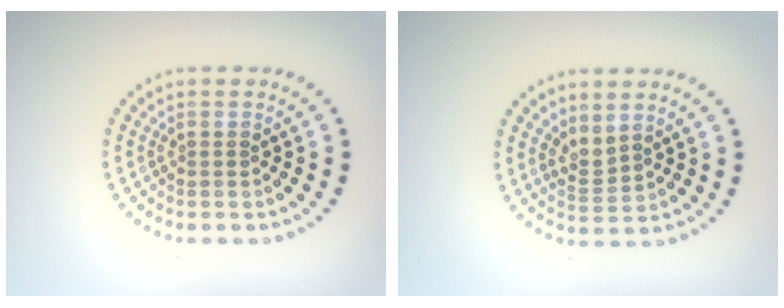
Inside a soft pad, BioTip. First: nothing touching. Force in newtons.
{"total": 1.8, "press": 1.3, "slide": 1.3}